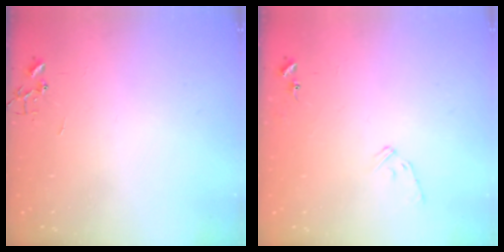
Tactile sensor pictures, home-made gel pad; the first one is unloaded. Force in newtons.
{"total": 8.2, "press": 8.2, "slide": 0.3}